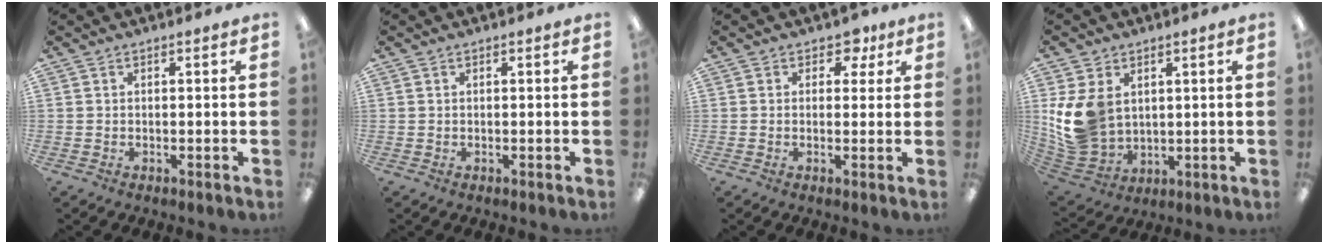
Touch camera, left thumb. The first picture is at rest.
{"total": 0.0}
{"total": 4.2, "force": [2.1, 3.2, 1.7], "torque": [-0.009, -0.008, 0.033]}
{"total": 13.3, "force": [2.7, 10.7, 7.3], "torque": [-0.191, -0.009, 0.056]}